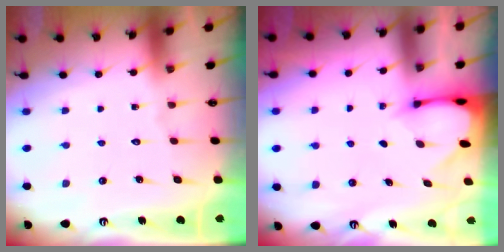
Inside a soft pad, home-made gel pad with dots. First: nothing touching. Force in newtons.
{"total": 2.7, "press": 2.7, "slide": 0.2}